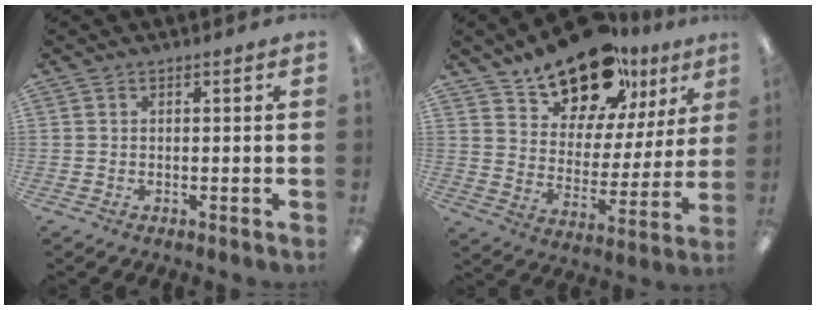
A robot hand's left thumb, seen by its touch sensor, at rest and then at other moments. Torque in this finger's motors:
{"motor_torque": [0.40, 0.42, 1.57, -1.20, 0.28]}